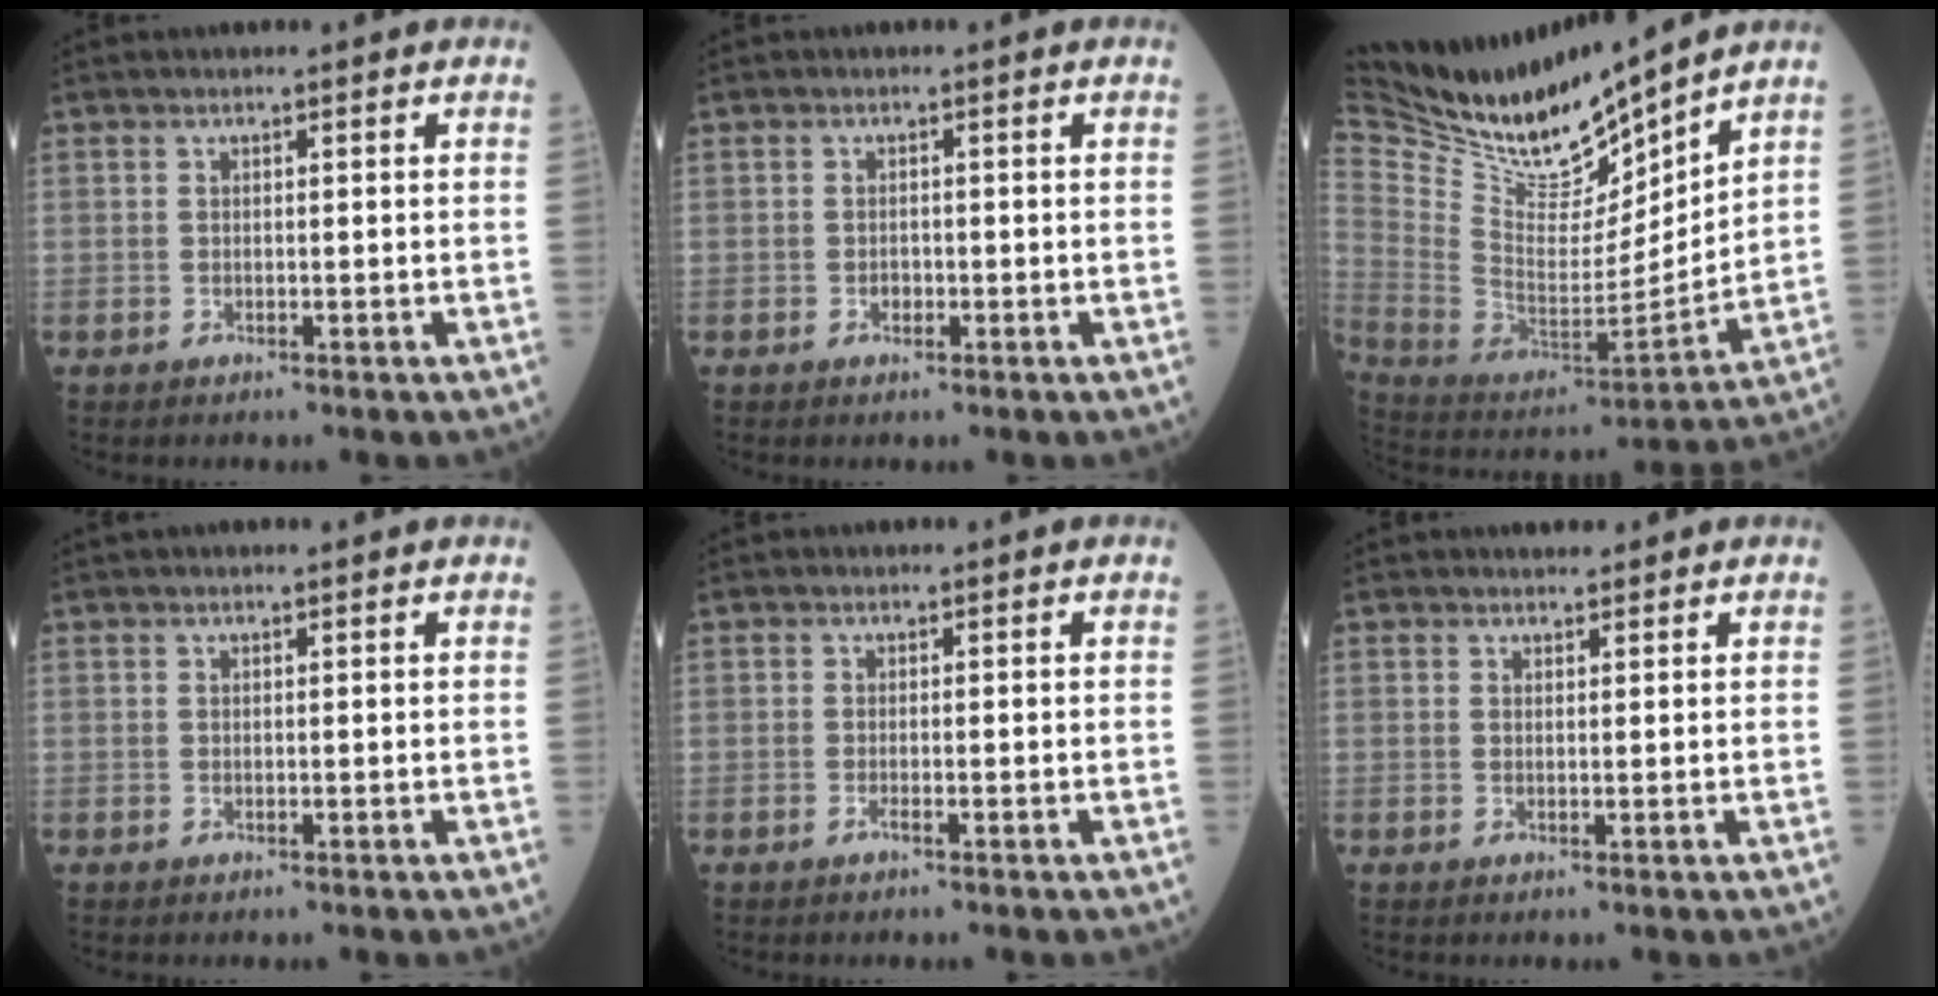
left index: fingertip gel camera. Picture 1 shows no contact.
{"total": 0.9, "force": [-0.4, 0.7, 0.5], "torque": [-0.008, 0.003, -0.006]}
{"total": 18.8, "force": [16.9, 3.7, 7.3], "torque": [-0.160, -0.024, 0.323]}
{"total": 1.7, "force": [1.5, 0.1, 0.8], "torque": [-0.007, 0.022, 0.023]}
{"total": 0.0}
{"total": 1.6, "force": [1.4, 0.5, 0.4], "torque": [-0.011, 0.006, 0.023]}